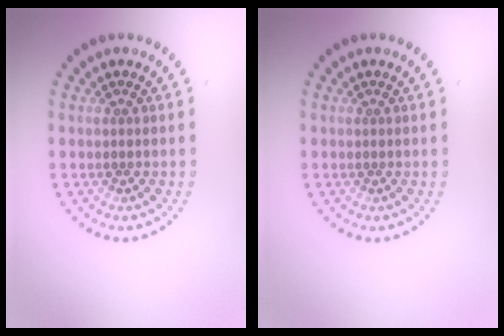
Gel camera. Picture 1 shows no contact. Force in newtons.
{"total": 0.0}